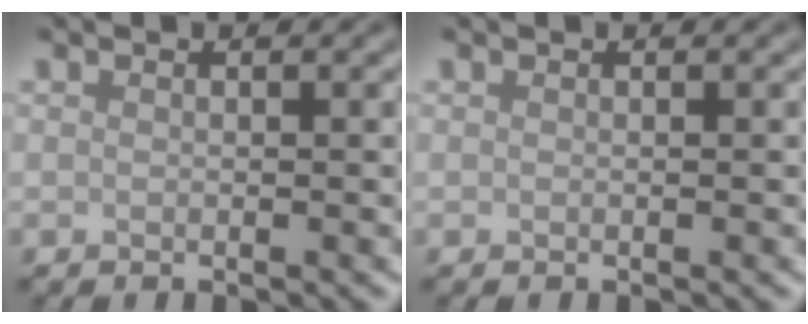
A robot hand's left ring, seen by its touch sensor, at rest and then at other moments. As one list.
[{"total": 0.0}]